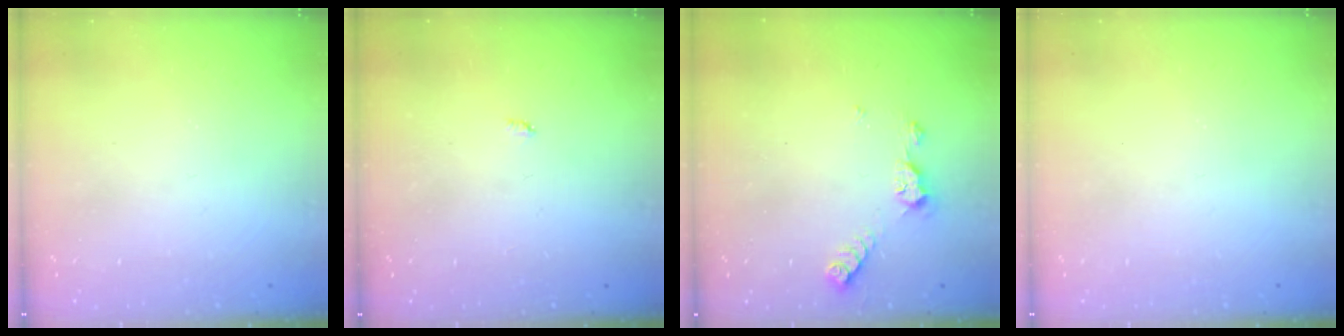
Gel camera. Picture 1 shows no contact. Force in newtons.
{"total": 2.1, "press": 2.1, "slide": 0.4}
{"total": 5.5, "press": 5.4, "slide": 0.6}
{"total": 0.0}